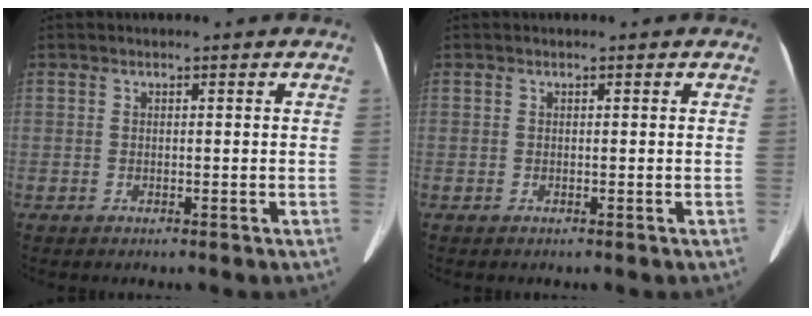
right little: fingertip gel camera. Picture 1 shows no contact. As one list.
[{"total": 0.0}]